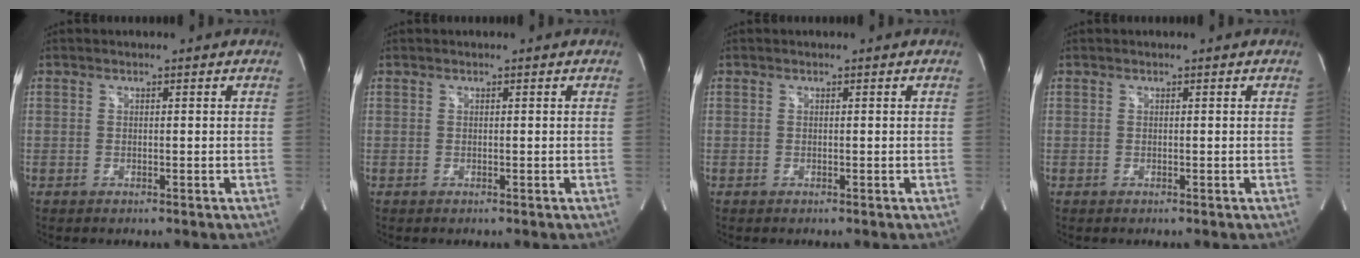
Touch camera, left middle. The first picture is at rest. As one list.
[{"total": 0.0}, {"total": 0.0}, {"total": 0.0}]